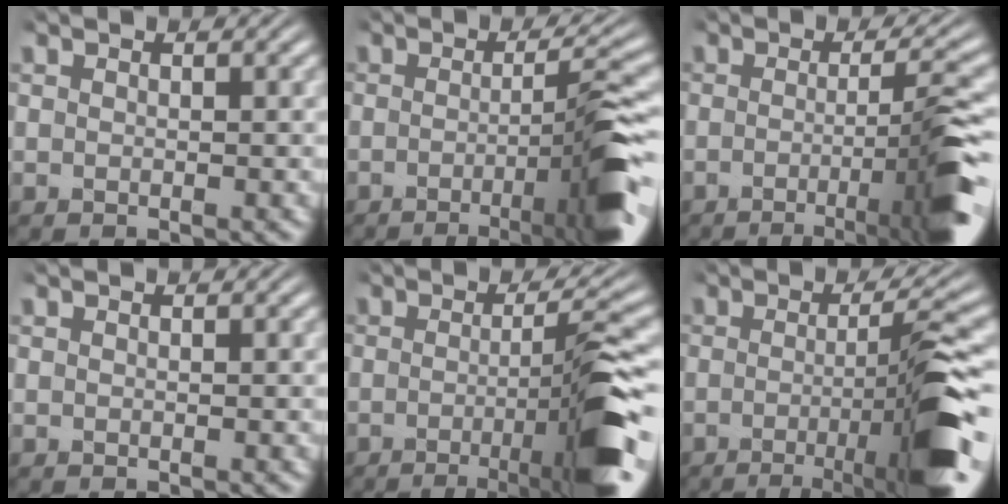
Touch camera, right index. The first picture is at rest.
{"total": 9.4, "force": [-3.3, 1.5, 8.7], "torque": [-0.113, -0.004, -0.051]}
{"total": 9.8, "force": [-3.7, 1.7, 9.0], "torque": [-0.115, -0.007, -0.055]}
{"total": 0.0}
{"total": 10.4, "force": [-3.6, 1.6, 9.7], "torque": [-0.134, -0.007, -0.050]}
{"total": 11.7, "force": [-4.0, 1.9, 10.8], "torque": [-0.150, -0.009, -0.053]}